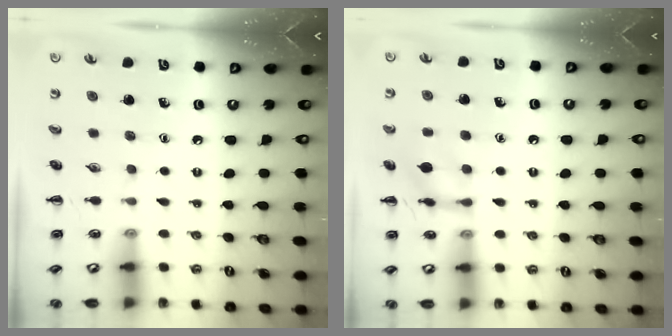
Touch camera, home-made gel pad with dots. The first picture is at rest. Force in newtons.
{"total": 8.7, "press": 8.7, "slide": 0.5}